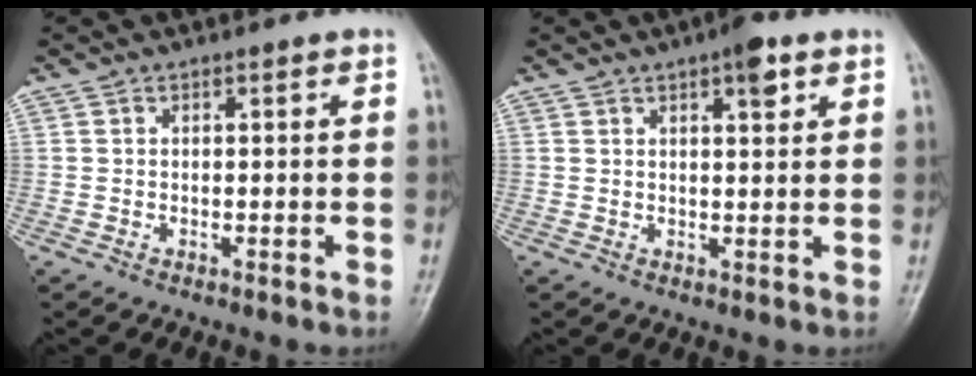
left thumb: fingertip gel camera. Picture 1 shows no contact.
{"total": 4.5, "force": [2.5, 1.4, 3.4], "torque": [-0.040, -0.009, 0.034]}